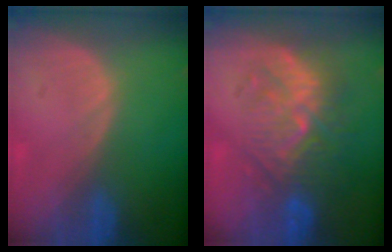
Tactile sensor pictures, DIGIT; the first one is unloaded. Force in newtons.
{"total": 9.1, "press": 8.8, "slide": 2.3}